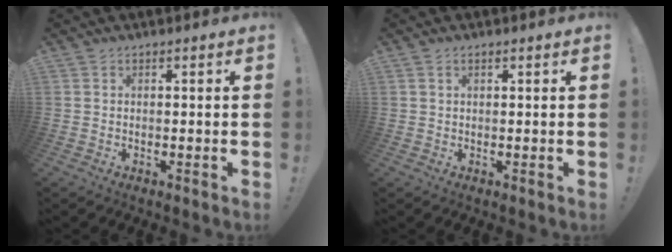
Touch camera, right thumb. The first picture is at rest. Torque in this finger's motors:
{"motor_torque": [-0.25, -0.30, -0.15, 0.05, -0.01]}